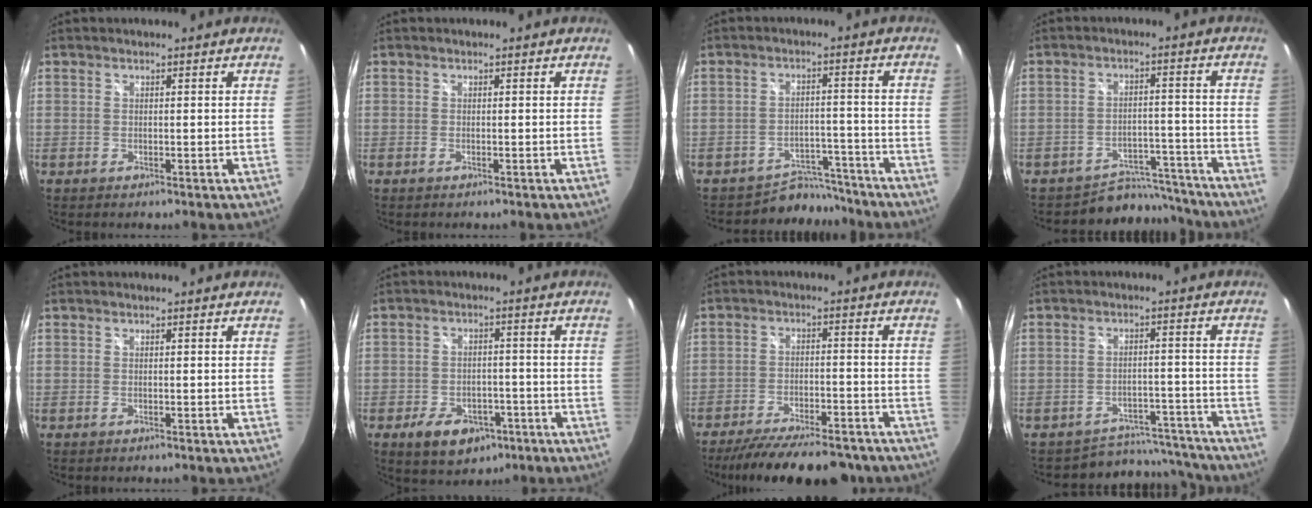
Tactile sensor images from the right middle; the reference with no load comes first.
{"total": 0.0}
{"total": 6.8, "force": [-6.3, 2.7, -0.4], "torque": [0.003, 0.020, -0.094]}
{"total": 8.8, "force": [-8.2, 3.2, -0.2], "torque": [-0.001, 0.029, -0.115]}
{"total": 0.0}
{"total": 9.2, "force": [-5.1, 6.0, 4.8], "torque": [-0.109, 0.003, -0.064]}
{"total": 19.3, "force": [-16.1, 5.5, 9.2], "torque": [-0.176, -0.023, -0.224]}
{"total": 11.4, "force": [-10.6, 4.1, 0.7], "torque": [-0.016, 0.033, -0.135]}